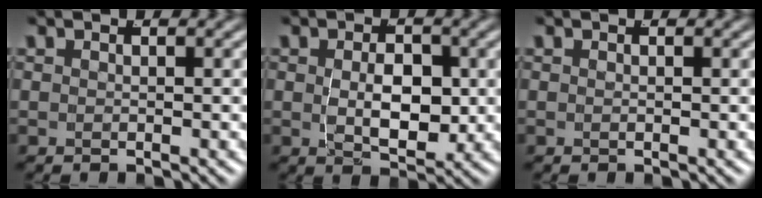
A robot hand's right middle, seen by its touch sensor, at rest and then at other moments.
{"total": 4.2, "force": [0.0, 2.1, 3.7], "torque": [-0.063, -0.020, 0.010]}
{"total": 0.0}